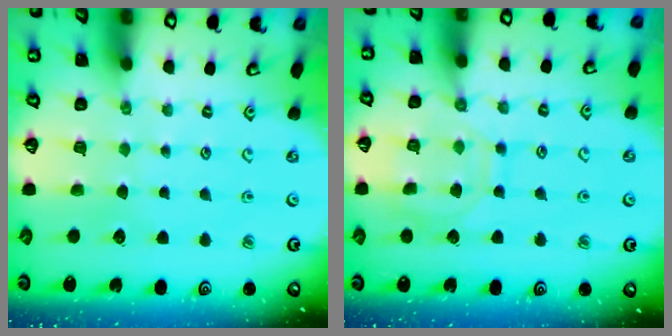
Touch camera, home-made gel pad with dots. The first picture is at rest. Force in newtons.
{"total": 9.5, "press": 9.5, "slide": 0.9}